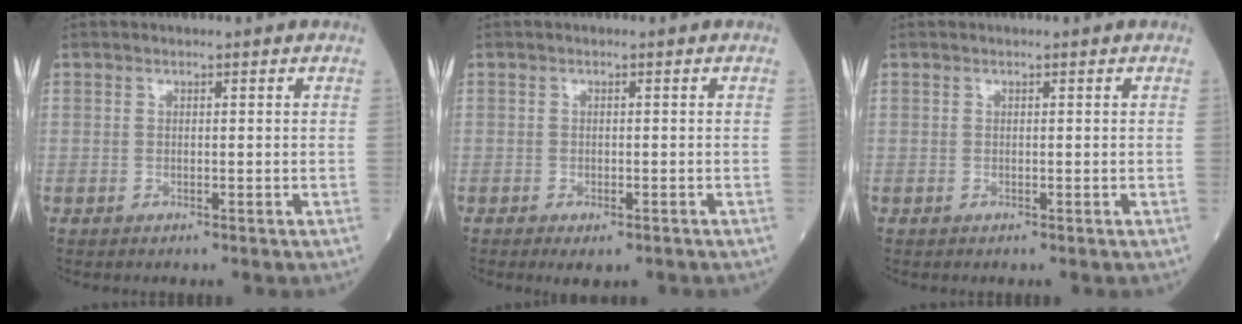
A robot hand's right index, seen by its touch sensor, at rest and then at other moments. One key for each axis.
{"total": 2.1, "fx": -1.4, "fy": 0.8, "fz": 1.5, "tx": -0.019, "ty": -0.003, "tz": -0.012}
{"total": 0.0}